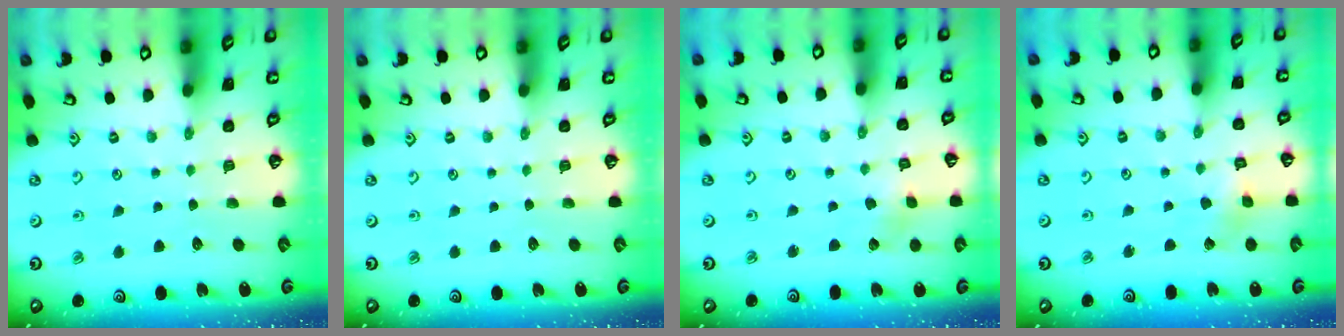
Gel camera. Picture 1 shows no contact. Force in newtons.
{"total": 0.0}
{"total": 2.5, "press": 2.4, "slide": 0.4}
{"total": 2.7, "press": 2.6, "slide": 0.3}